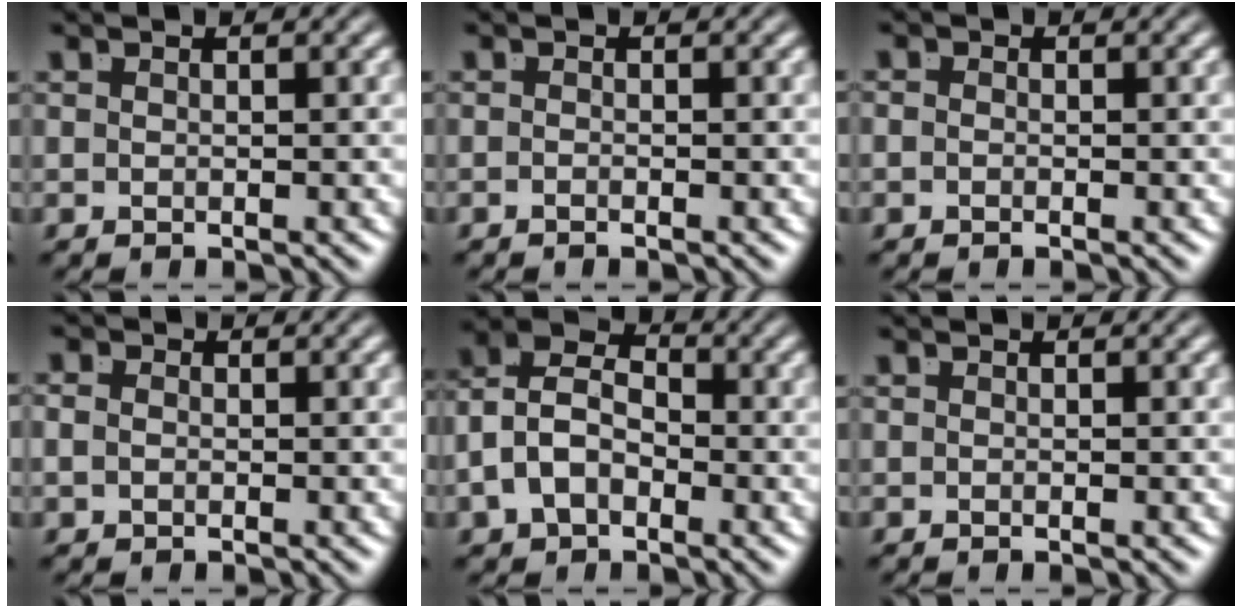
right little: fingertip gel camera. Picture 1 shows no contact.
{"total": 1.1, "force": [-0.7, -0.7, 0.2], "torque": [0.001, -0.002, -0.013]}
{"total": 0.6, "force": [-0.5, -0.1, 0.2], "torque": [-0.004, -0.005, -0.010]}
{"total": 1.2, "force": [-0.4, 0.9, 0.6], "torque": [-0.015, -0.007, -0.004]}
{"total": 8.6, "force": [0.5, 7.0, 5.0], "torque": [-0.108, -0.008, 0.002]}
{"total": 0.0}